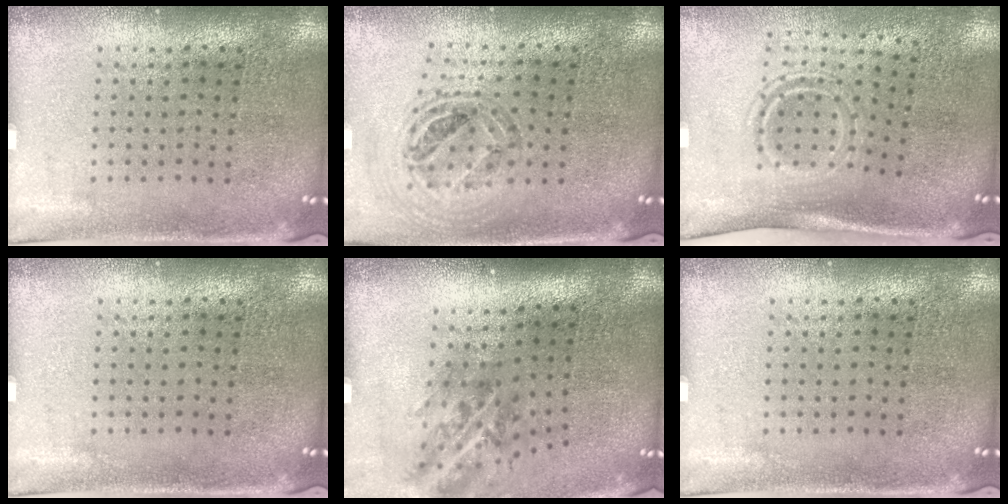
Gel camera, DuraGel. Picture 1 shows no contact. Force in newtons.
{"total": 0.9, "press": 0.9, "slide": 0.0}
{"total": 1.6, "press": 1.0, "slide": 1.3}
{"total": 0.0}
{"total": 1.4, "press": 1.1, "slide": 0.9}
{"total": 0.0}